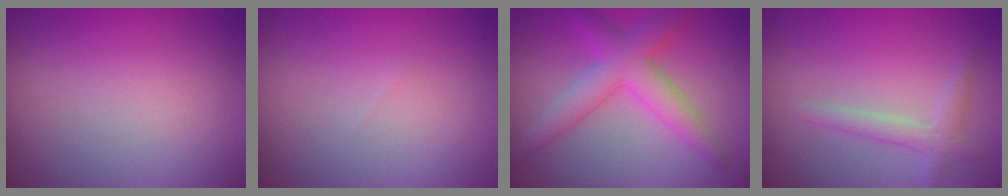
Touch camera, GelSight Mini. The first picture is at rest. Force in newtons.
{"total": 0.0}
{"total": 4.6, "press": 4.6, "slide": 0.1}
{"total": 2.0, "press": 2.0, "slide": 0.2}